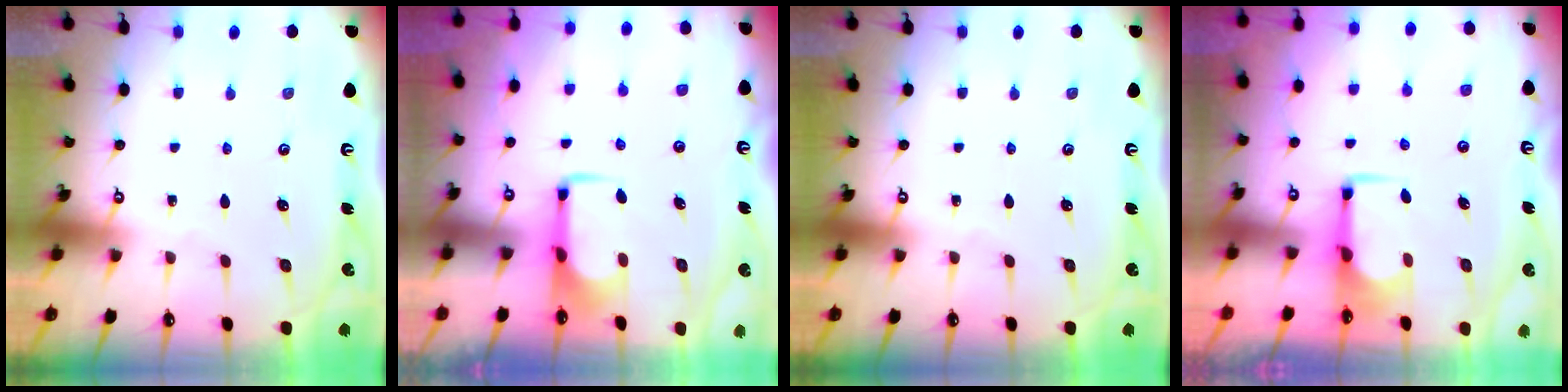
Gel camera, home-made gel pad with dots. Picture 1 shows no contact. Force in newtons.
{"total": 2.0, "press": 1.9, "slide": 0.4}
{"total": 0.0}
{"total": 1.7, "press": 1.5, "slide": 0.8}